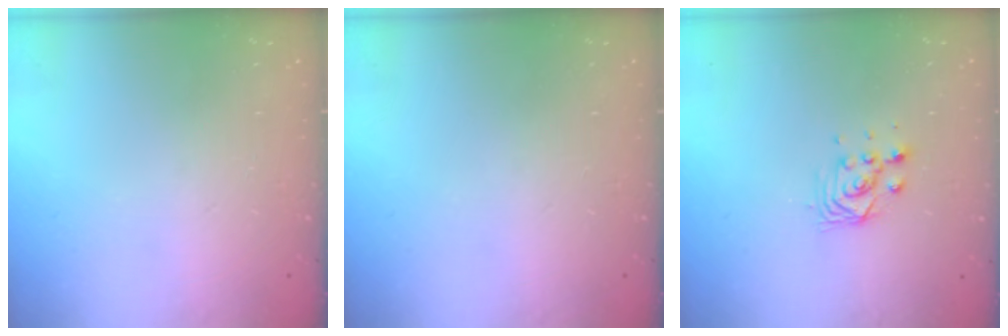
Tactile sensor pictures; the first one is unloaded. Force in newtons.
{"total": 0.0}
{"total": 2.9, "press": 2.8, "slide": 0.8}